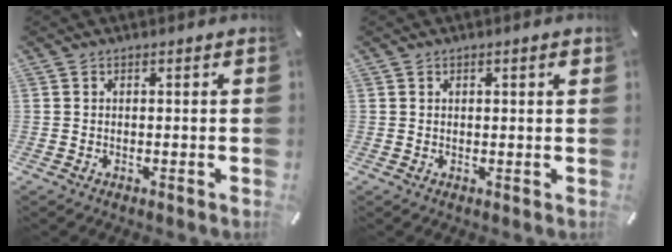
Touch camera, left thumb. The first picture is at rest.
{"total": 1.4, "force": [0.6, 0.3, 1.3], "torque": [-0.025, 0.002, 0.009]}